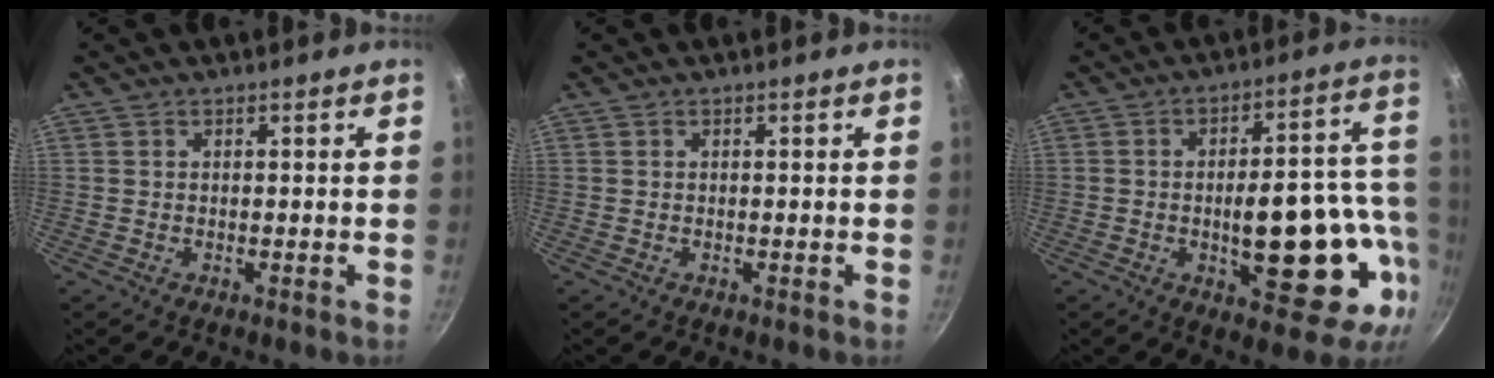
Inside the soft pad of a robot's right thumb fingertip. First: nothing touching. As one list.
[{"total": 0.0}, {"total": 20.5, "force": [-4.6, 8.7, 18.0], "torque": [-0.199, 0.032, -0.056]}]